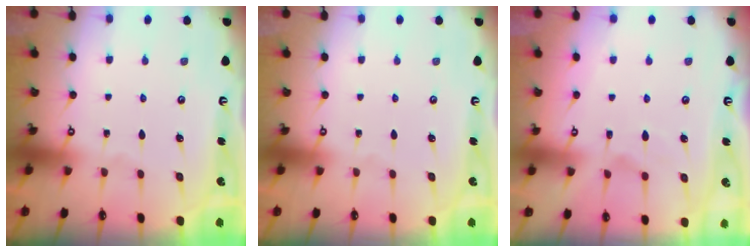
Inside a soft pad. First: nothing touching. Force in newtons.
{"total": 0.0}
{"total": 2.5, "press": 2.1, "slide": 1.4}